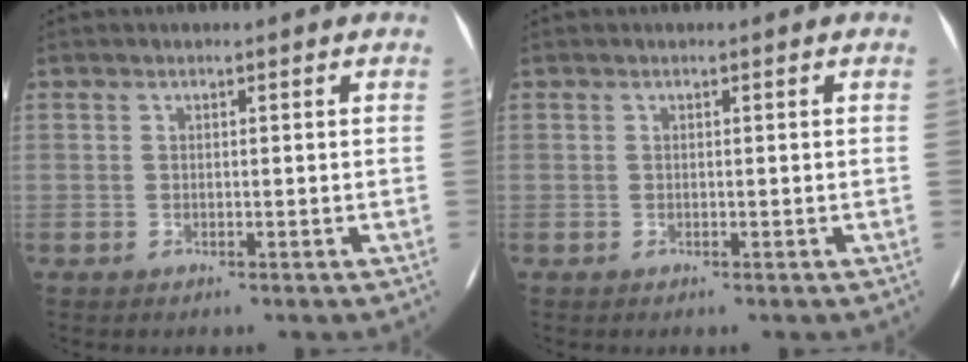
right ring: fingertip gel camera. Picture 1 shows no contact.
{"total": 0.0}